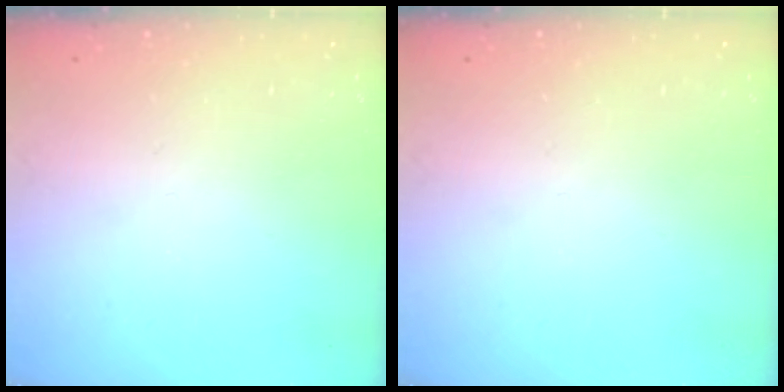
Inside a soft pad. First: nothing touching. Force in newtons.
{"total": 0.0}